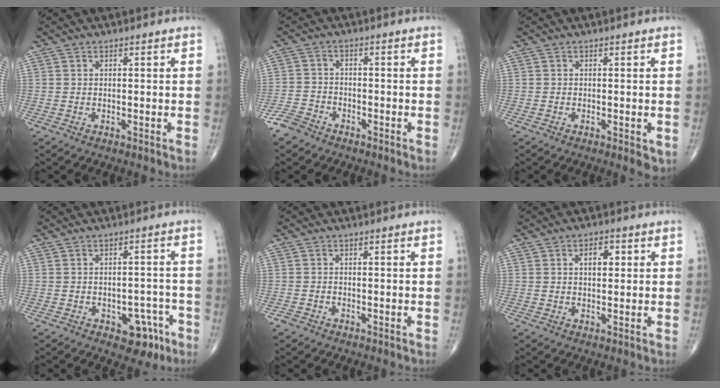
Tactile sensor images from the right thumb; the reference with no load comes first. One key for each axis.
{"total": 4.1, "fx": -3.3, "fy": 2.3, "fz": 0.9, "tx": -0.018, "ty": 0.011, "tz": -0.069}
{"total": 2.2, "fx": -0.6, "fy": 0.8, "fz": 2.0, "tx": -0.022, "ty": -0.004, "tz": -0.008}
{"total": 6.7, "fx": -3.4, "fy": 4.1, "fz": 4.1, "tx": -0.019, "ty": 0.029, "tz": -0.037}
{"total": 1.0, "fx": -0.7, "fy": 0.7, "fz": 0.1, "tx": -0.001, "ty": 0.003, "tz": -0.017}
{"total": 4.0, "fx": 1.2, "fy": 2.2, "fz": 3.1, "tx": -0.040, "ty": 0.002, "tz": 0.016}